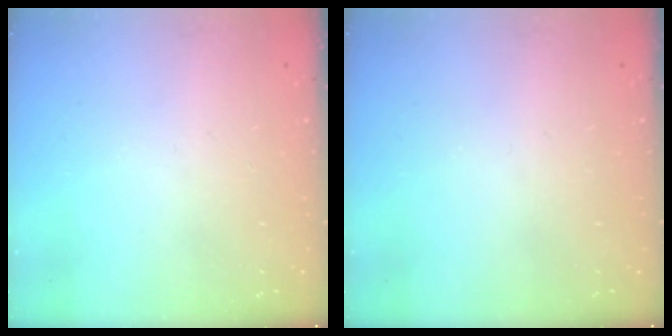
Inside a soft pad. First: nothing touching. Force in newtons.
{"total": 0.0}